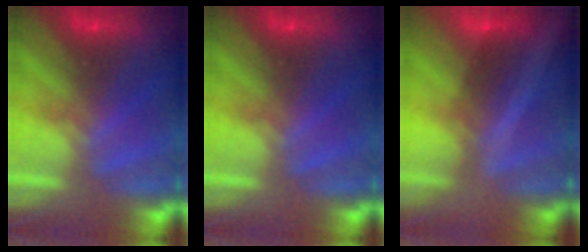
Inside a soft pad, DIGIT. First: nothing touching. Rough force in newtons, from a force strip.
{"total": 0.0}
{"total": 2.1}